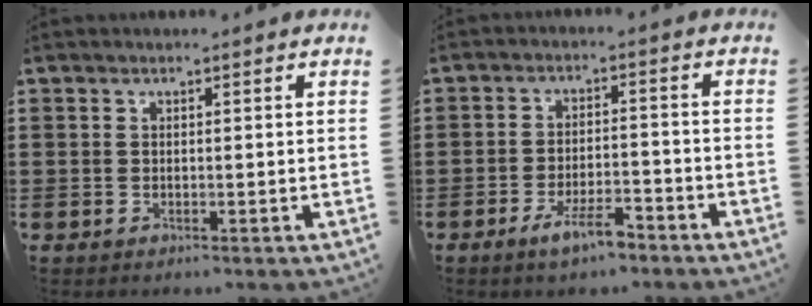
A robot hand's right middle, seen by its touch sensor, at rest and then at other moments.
{"total": 5.6, "force": [-4.1, 1.5, 3.6], "torque": [-0.068, 0.001, -0.076]}